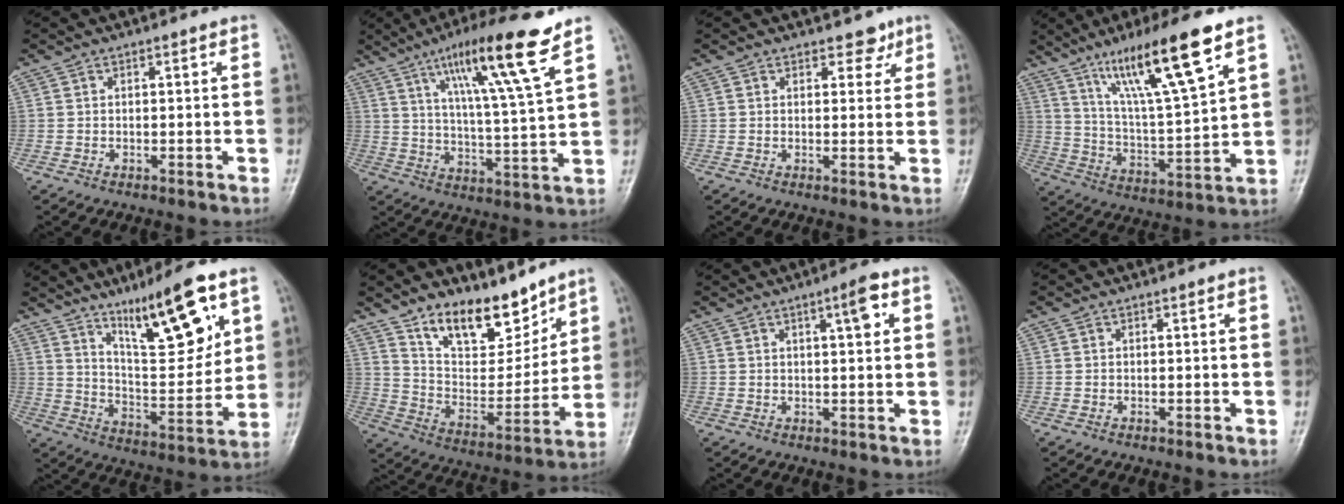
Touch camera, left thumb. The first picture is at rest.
{"total": 15.9, "force": [9.4, 0.8, 12.8], "torque": [-0.214, -0.043, 0.157]}
{"total": 3.0, "force": [2.2, 1.8, 1.0], "torque": [0.012, -0.011, 0.027]}
{"total": 17.6, "force": [10.5, 2.2, 13.9], "torque": [-0.236, -0.046, 0.194]}
{"total": 17.0, "force": [9.8, 4.3, 13.3], "torque": [-0.187, -0.057, 0.175]}
{"total": 15.5, "force": [11.4, 6.9, 7.8], "torque": [-0.081, -0.079, 0.210]}
{"total": 4.3, "force": [1.8, 0.9, 3.8], "torque": [-0.054, -0.002, 0.028]}
{"total": 0.0}